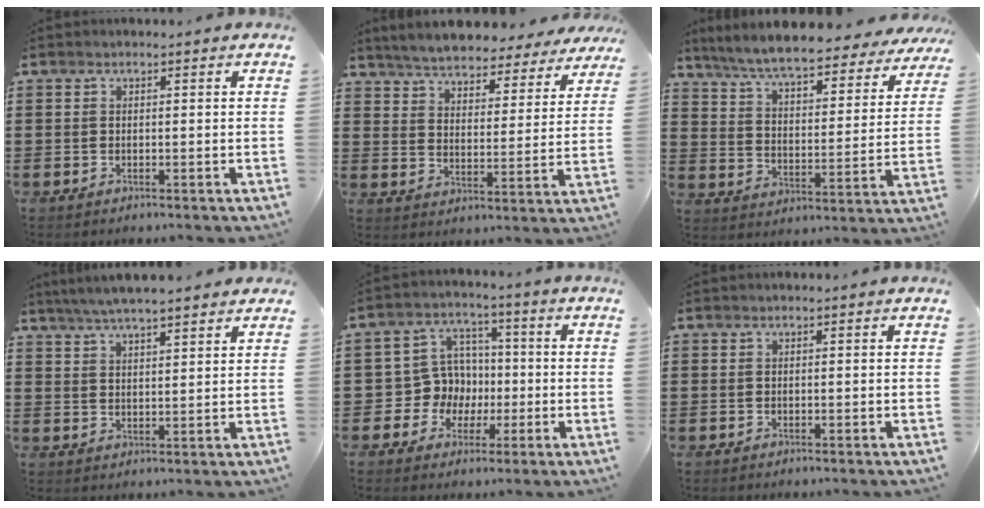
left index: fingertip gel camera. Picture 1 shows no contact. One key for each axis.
{"total": 5.4, "fx": 5.3, "fy": 0.0, "fz": 0.8, "tx": -0.044, "ty": -0.039, "tz": 0.090}
{"total": 7.2, "fx": 6.6, "fy": 0.2, "fz": 3.0, "tx": -0.087, "ty": -0.042, "tz": 0.111}
{"total": 4.6, "fx": 4.1, "fy": 0.2, "fz": 2.0, "tx": -0.049, "ty": -0.010, "tz": 0.073}
{"total": 8.0, "fx": -0.1, "fy": 7.8, "fz": 1.6, "tx": -0.070, "ty": 0.007, "tz": 0.004}
{"total": 0.0}